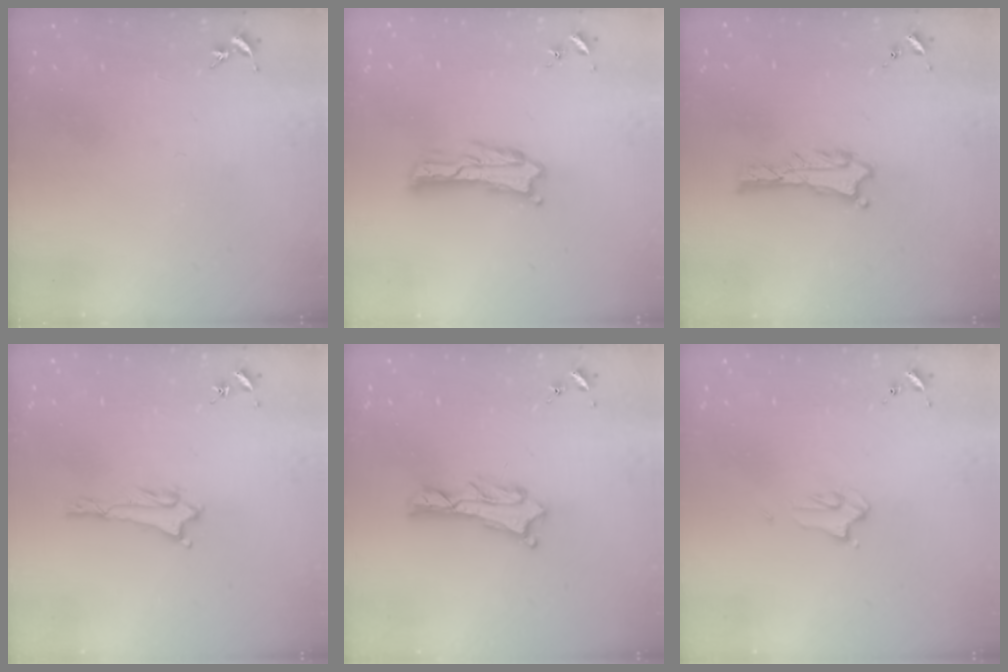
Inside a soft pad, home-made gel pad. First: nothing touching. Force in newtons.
{"total": 1.0, "press": 1.0, "slide": 0.2}
{"total": 0.9, "press": 0.8, "slide": 0.1}
{"total": 1.0, "press": 0.9, "slide": 0.2}
{"total": 1.1, "press": 1.0, "slide": 0.2}
{"total": 2.2, "press": 2.2, "slide": 0.2}